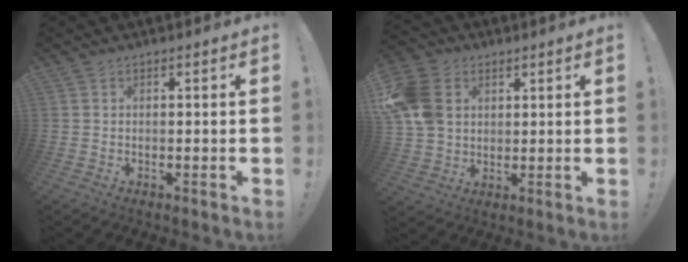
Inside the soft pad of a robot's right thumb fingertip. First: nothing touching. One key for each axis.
{"total": 14.5, "fx": 3.8, "fy": 11.6, "fz": 7.8, "tx": -0.149, "ty": -0.004, "tz": 0.081}